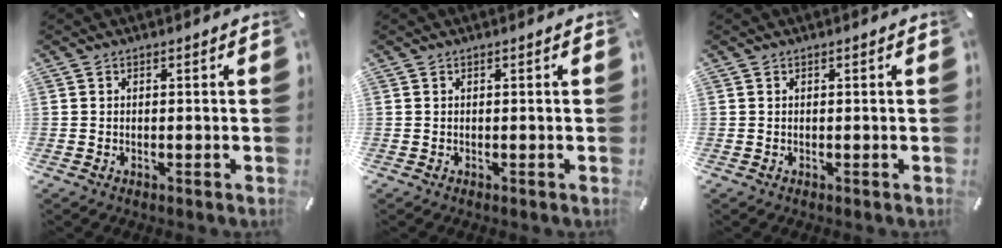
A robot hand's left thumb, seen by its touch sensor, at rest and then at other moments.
{"total": 0.0}
{"total": 0.0}